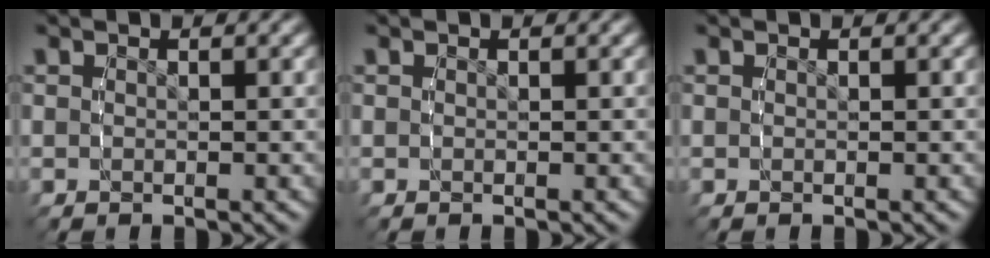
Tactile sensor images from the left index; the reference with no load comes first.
{"total": 0.0}
{"total": 0.0}